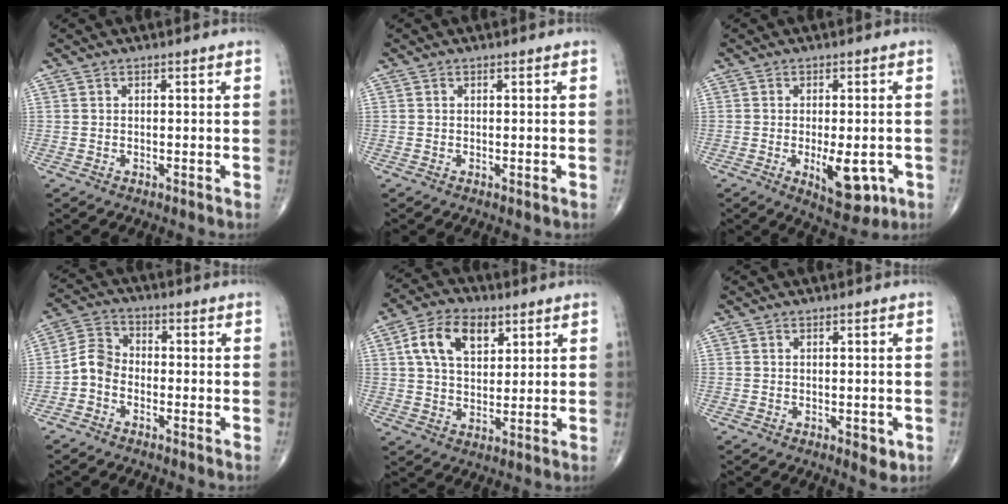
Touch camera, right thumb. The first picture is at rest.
{"total": 0.5, "force": [-0.1, 0.2, 0.5], "torque": [-0.011, -0.004, -0.001]}
{"total": 9.0, "force": [-2.6, 3.9, 7.7], "torque": [-0.096, -0.013, -0.027]}
{"total": 5.1, "force": [-2.0, 3.8, 2.7], "torque": [-0.042, 0.022, -0.055]}
{"total": 11.3, "force": [4.4, 7.0, 7.8], "torque": [-0.122, -0.005, 0.077]}
{"total": 2.9, "force": [-0.8, 1.4, 2.4], "torque": [-0.020, -0.004, -0.006]}